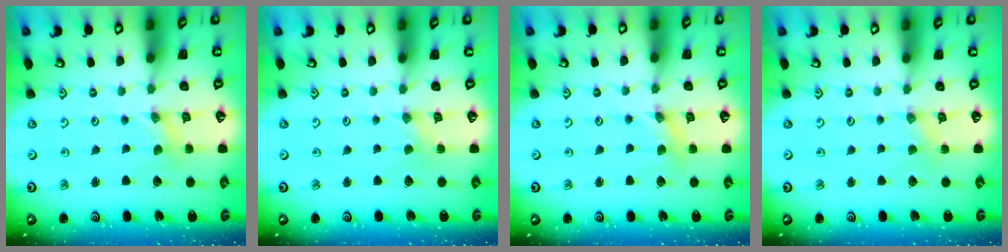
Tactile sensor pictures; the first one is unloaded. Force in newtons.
{"total": 0.0}
{"total": 2.1, "press": 2.1, "slide": 0.3}
{"total": 1.6, "press": 1.6, "slide": 0.3}